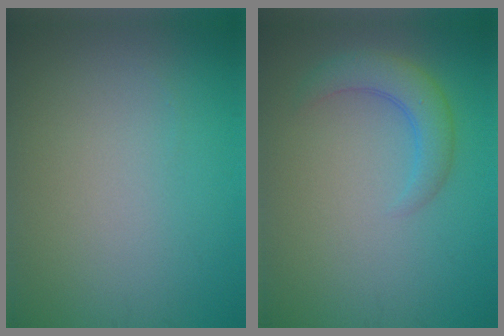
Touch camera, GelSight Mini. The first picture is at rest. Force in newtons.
{"total": 3.1, "press": 3.1, "slide": 0.1}